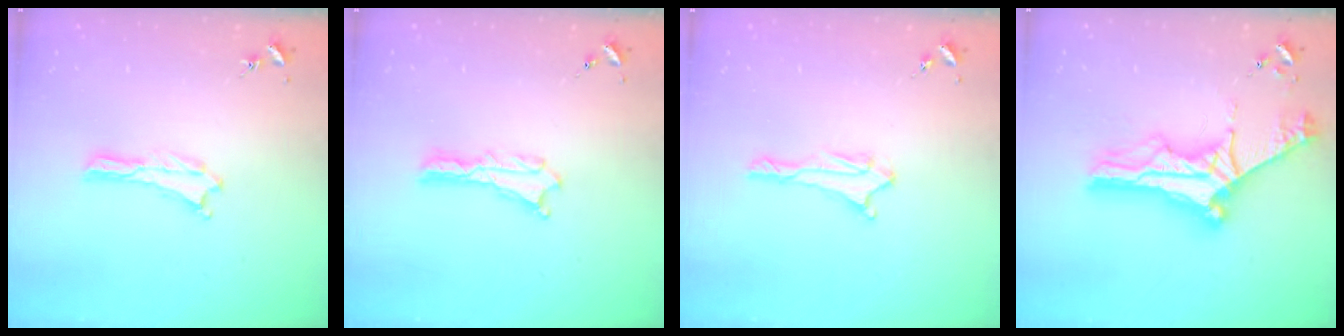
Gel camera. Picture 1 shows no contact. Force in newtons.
{"total": 0.7, "press": 0.6, "slide": 0.2}
{"total": 1.7, "press": 1.6, "slide": 0.6}
{"total": 10.9, "press": 10.9, "slide": 1.1}